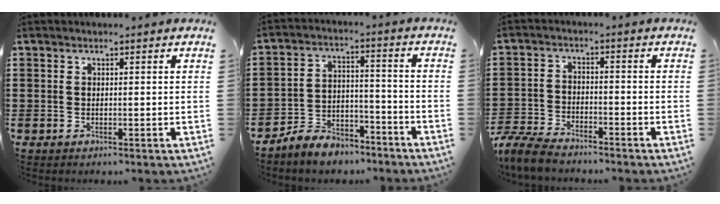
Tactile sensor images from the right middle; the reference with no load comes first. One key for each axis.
{"total": 6.0, "fx": -5.8, "fy": 1.5, "fz": 0.7, "tx": -0.017, "ty": 0.013, "tz": -0.117}
{"total": 5.9, "fx": -5.6, "fy": 1.1, "fz": 1.5, "tx": -0.048, "ty": 0.001, "tz": -0.116}